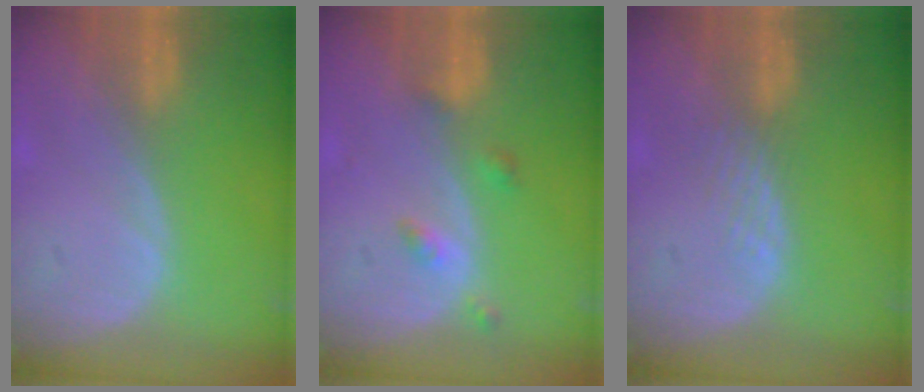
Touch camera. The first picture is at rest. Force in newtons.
{"total": 2.9, "press": 2.9, "slide": 0.2}
{"total": 1.8, "press": 1.8, "slide": 0.2}